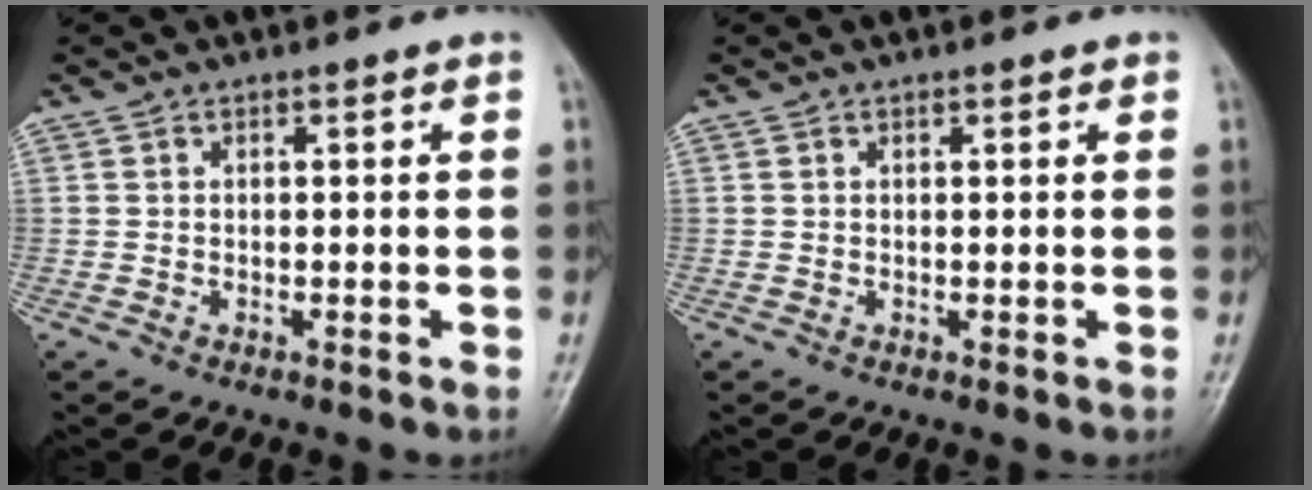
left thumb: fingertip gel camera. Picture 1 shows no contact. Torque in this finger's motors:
{"motor_torque": [-0.15, -0.07, -0.04, -0.09, 0.01]}